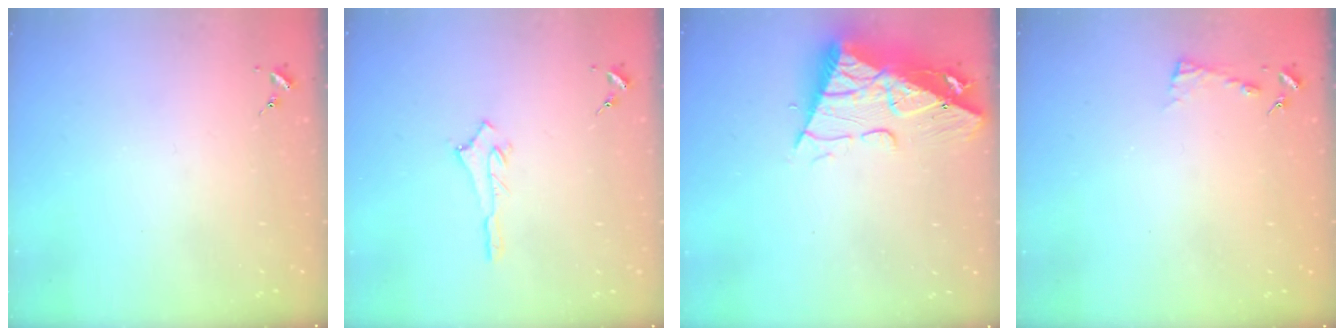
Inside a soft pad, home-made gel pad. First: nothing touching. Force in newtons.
{"total": 2.6, "press": 2.6, "slide": 0.4}
{"total": 14.2, "press": 14.1, "slide": 1.5}
{"total": 3.1, "press": 3.1, "slide": 0.3}